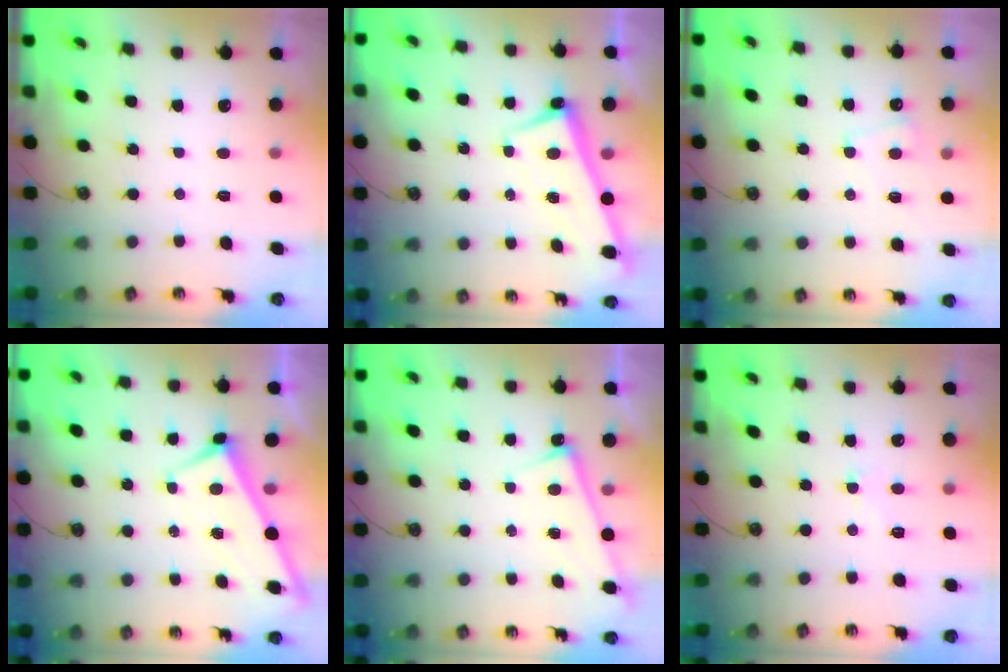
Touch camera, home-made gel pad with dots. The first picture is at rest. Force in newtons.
{"total": 2.5, "press": 2.4, "slide": 0.6}
{"total": 2.3, "press": 2.3, "slide": 0.5}
{"total": 1.8, "press": 1.8, "slide": 0.1}
{"total": 2.8, "press": 2.7, "slide": 0.4}
{"total": 0.9, "press": 0.3, "slide": 0.9}